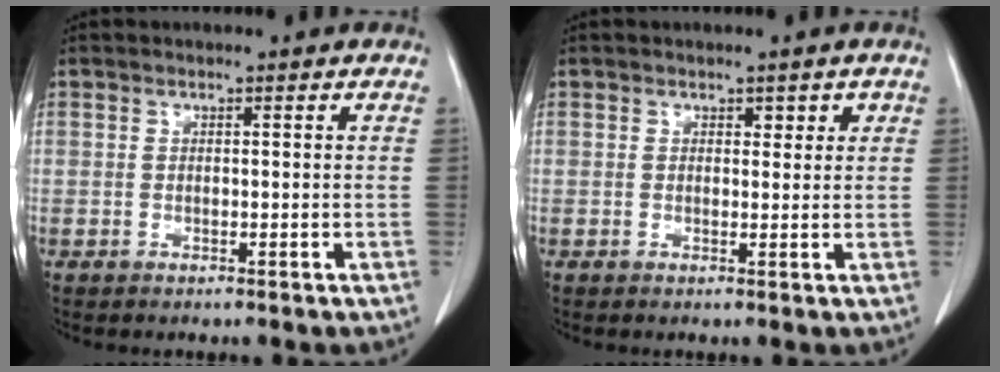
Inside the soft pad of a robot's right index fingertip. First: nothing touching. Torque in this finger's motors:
{"motor_torque": [0.03, 0.00, -0.01, 0.00]}